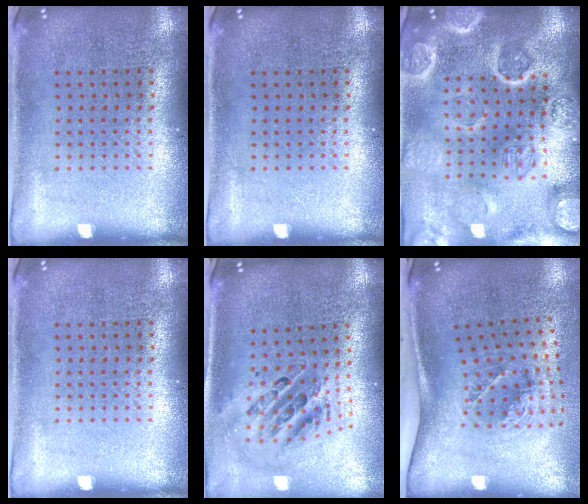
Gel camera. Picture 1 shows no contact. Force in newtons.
{"total": 0.0}
{"total": 4.6, "press": 4.1, "slide": 2.0}
{"total": 0.0}
{"total": 1.4, "press": 1.3, "slide": 0.7}
{"total": 1.9, "press": 1.2, "slide": 1.4}